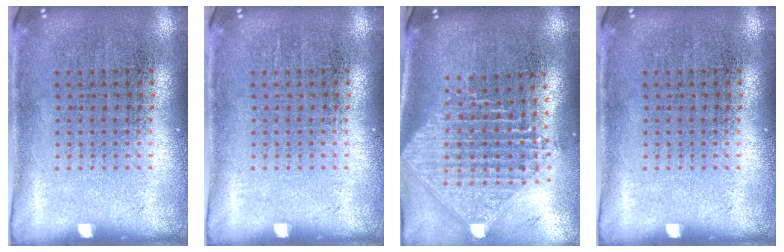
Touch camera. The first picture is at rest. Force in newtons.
{"total": 0.0}
{"total": 2.4, "press": 1.9, "slide": 1.5}
{"total": 0.0}